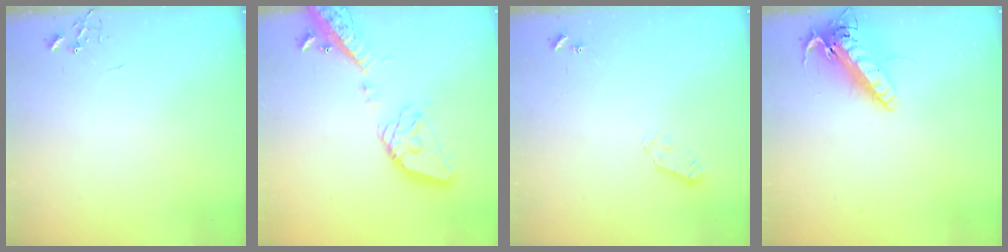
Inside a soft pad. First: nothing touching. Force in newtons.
{"total": 21.3, "press": 20.9, "slide": 3.7}
{"total": 3.8, "press": 3.7, "slide": 0.8}
{"total": 17.8, "press": 17.5, "slide": 3.3}